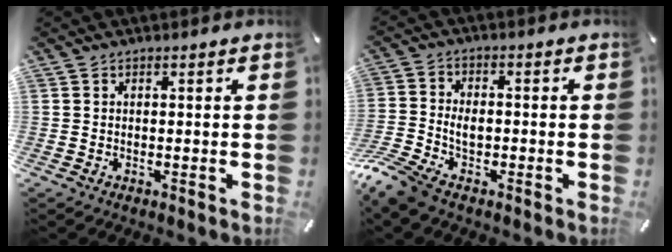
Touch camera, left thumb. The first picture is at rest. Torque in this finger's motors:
{"motor_torque": [-0.49, 0.94, 0.58, 0.58, 0.08]}